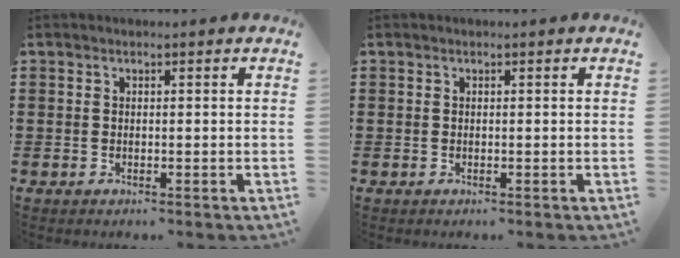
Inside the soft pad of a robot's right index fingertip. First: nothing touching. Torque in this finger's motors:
{"motor_torque": [-0.89, 1.25, 0.00, -0.01]}